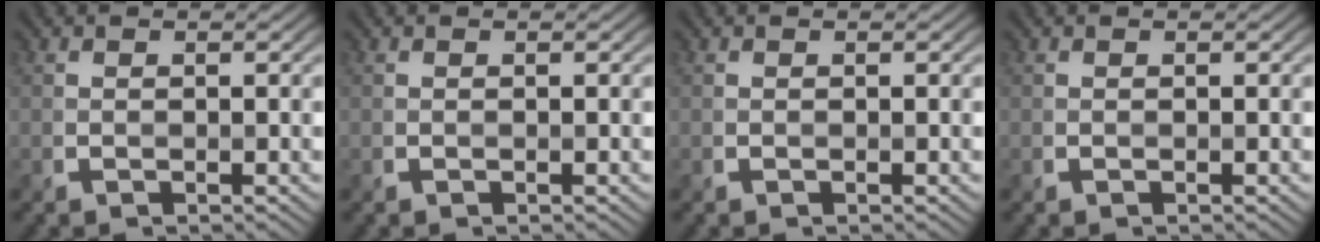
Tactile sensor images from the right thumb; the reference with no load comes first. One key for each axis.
{"total": 0.0}
{"total": 0.0}
{"total": 0.0}